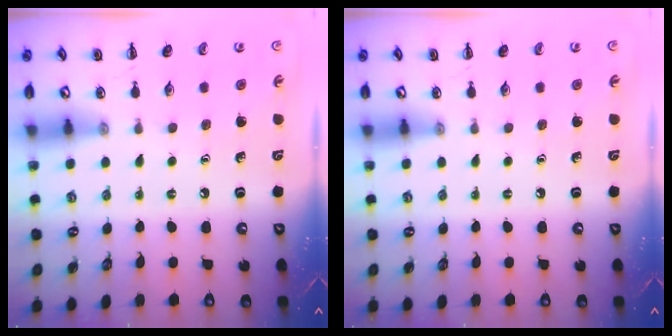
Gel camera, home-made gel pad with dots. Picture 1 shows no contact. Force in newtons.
{"total": 0.0}